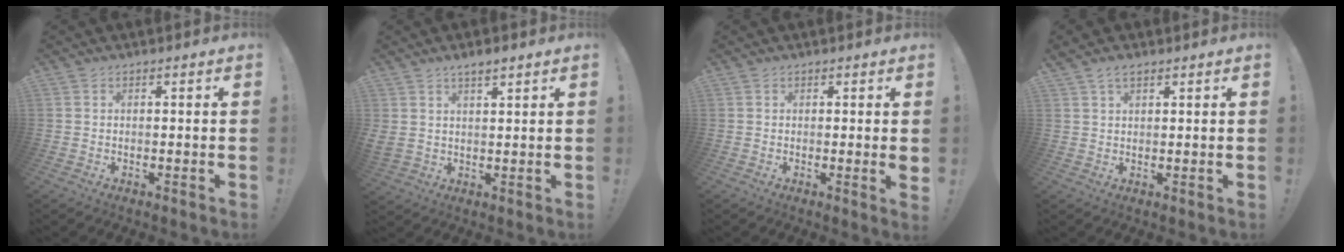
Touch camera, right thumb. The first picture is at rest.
{"total": 4.8, "force": [3.1, 2.2, 2.9], "torque": [-0.043, -0.011, 0.056]}
{"total": 1.8, "force": [0.6, -0.1, 1.7], "torque": [-0.007, -0.010, 0.006]}
{"total": 3.3, "force": [2.3, 1.5, 1.9], "torque": [-0.022, -0.011, 0.040]}